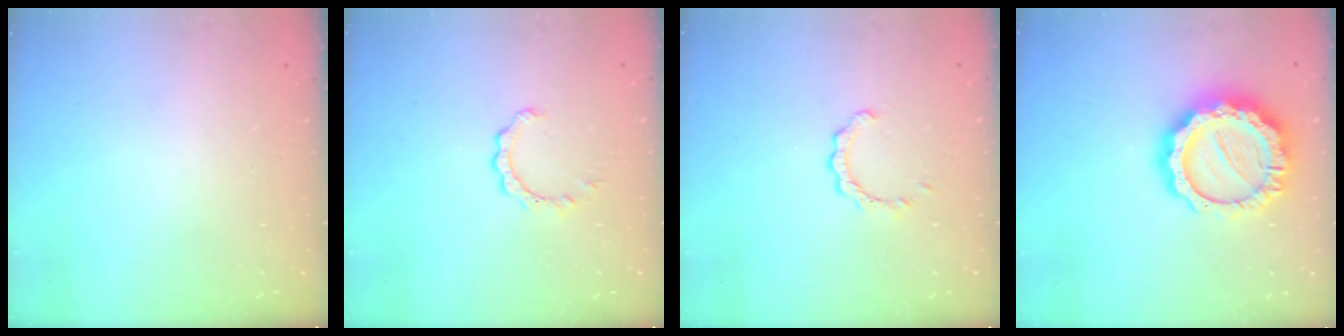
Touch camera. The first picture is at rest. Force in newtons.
{"total": 2.2, "press": 2.2, "slide": 0.1}
{"total": 2.8, "press": 2.7, "slide": 0.4}
{"total": 19.1, "press": 19.1, "slide": 1.4}